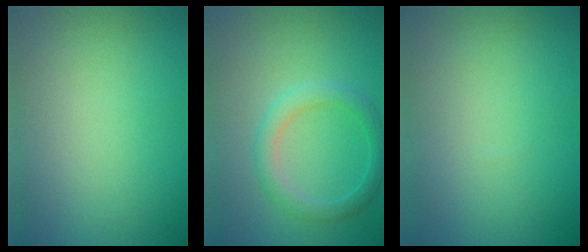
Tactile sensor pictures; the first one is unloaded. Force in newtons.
{"total": 2.7, "press": 2.7, "slide": 0.1}
{"total": 0.0}